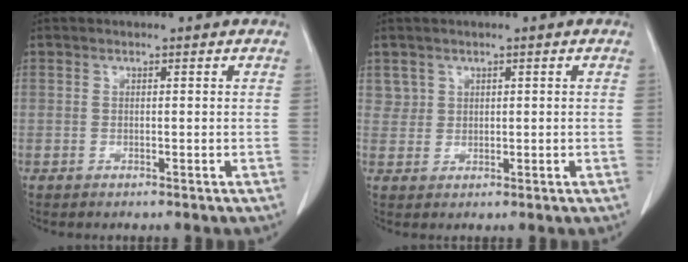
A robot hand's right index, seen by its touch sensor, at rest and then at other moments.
{"total": 1.9, "force": [1.0, 1.6, -0.1], "torque": [0.015, 0.007, 0.016]}